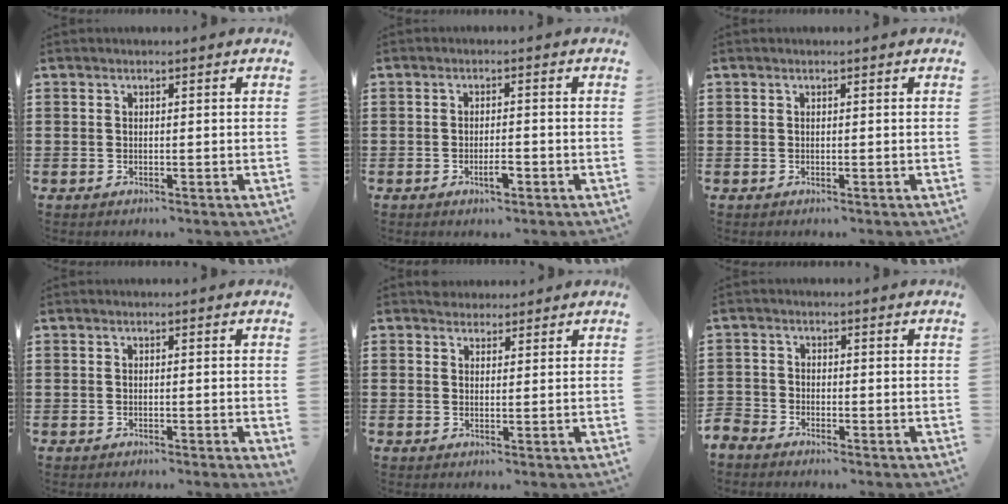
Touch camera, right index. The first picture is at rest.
{"total": 2.7, "force": [-1.3, 0.8, 2.3], "torque": [-0.039, 0.001, -0.024]}
{"total": 0.0}
{"total": 0.5, "force": [-0.4, 0.0, 0.3], "torque": [-0.006, -0.003, -0.008]}
{"total": 1.8, "force": [1.4, 1.1, -0.2], "torque": [-0.001, 0.006, 0.028]}
{"total": 2.3, "force": [-2.2, 0.6, -0.1], "torque": [-0.014, -0.005, -0.051]}